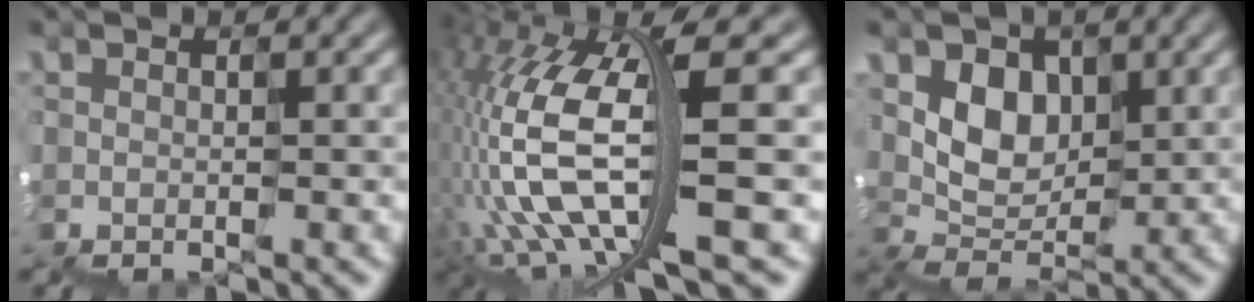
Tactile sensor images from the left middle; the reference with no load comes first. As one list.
[{"total": 10.8, "force": [-1.3, 3.7, 10.0], "torque": [-0.236, 0.004, -0.019]}, {"total": 3.4, "force": [1.3, 2.9, 0.9], "torque": [-0.016, -0.001, 0.026]}]